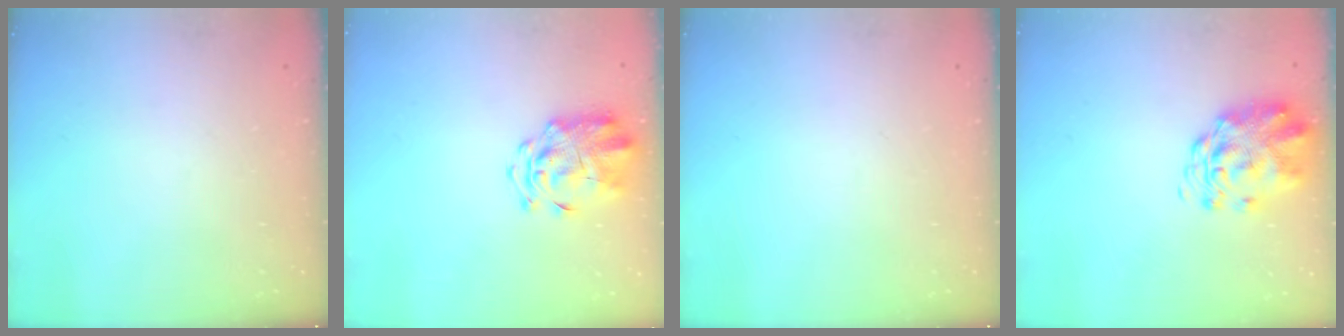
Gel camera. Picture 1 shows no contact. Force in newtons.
{"total": 3.3, "press": 3.2, "slide": 1.0}
{"total": 0.0}
{"total": 3.4, "press": 3.2, "slide": 0.9}